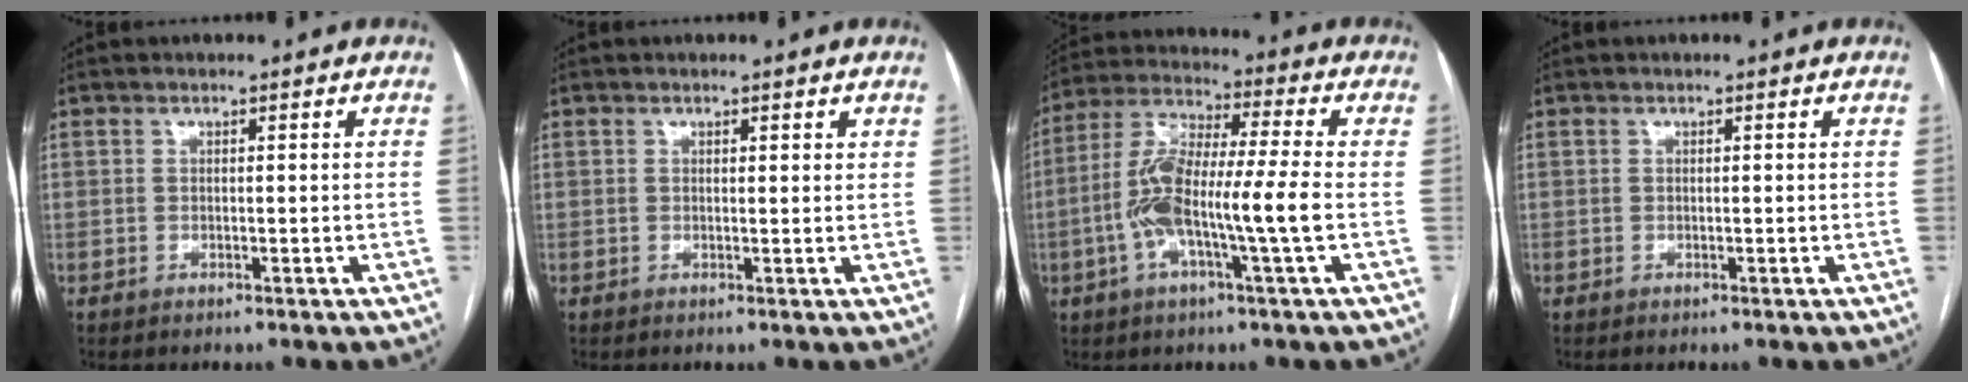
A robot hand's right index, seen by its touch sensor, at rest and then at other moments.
{"total": 1.0, "force": [0.7, 0.3, 0.6], "torque": [-0.012, 0.000, 0.009]}
{"total": 13.0, "force": [-2.7, 0.8, 12.6], "torque": [-0.259, 0.010, -0.059]}
{"total": 0.0}